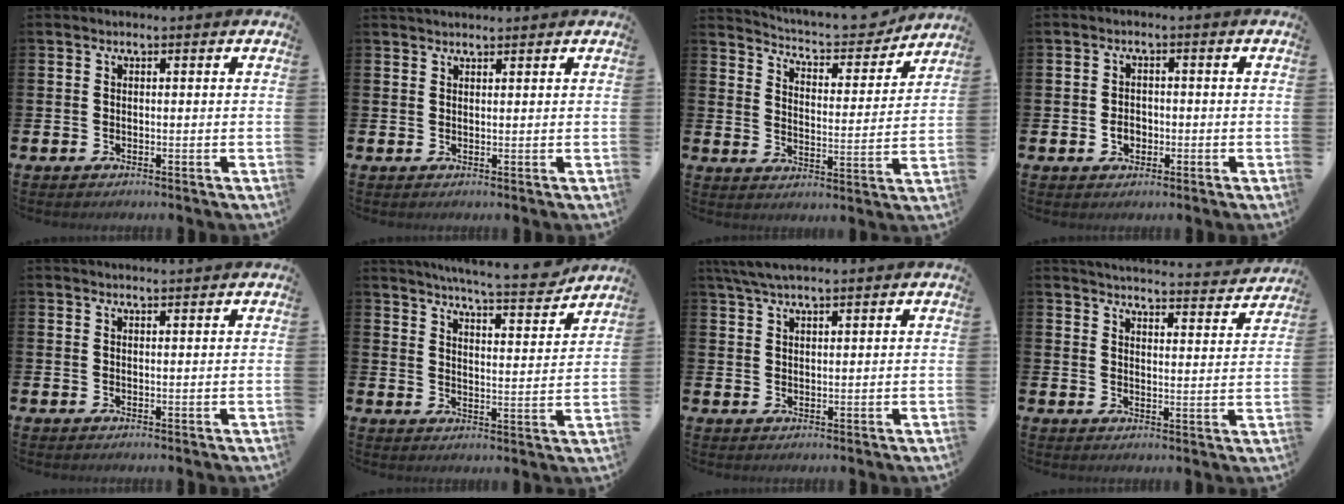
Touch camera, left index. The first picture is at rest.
{"total": 1.5, "force": [1.4, 0.2, 0.2], "torque": [0.003, -0.003, 0.024]}
{"total": 6.5, "force": [6.3, 1.1, 1.3], "torque": [-0.045, -0.051, 0.104]}
{"total": 2.3, "force": [-0.6, 1.8, 1.3], "torque": [-0.013, -0.001, -0.018]}
{"total": 0.9, "force": [0.9, -0.1, 0.1], "torque": [0.001, -0.002, 0.016]}
{"total": 7.2, "force": [6.9, 0.1, 2.0], "torque": [-0.052, -0.048, 0.119]}
{"total": 4.2, "force": [3.5, 0.8, 2.2], "torque": [-0.056, -0.001, 0.066]}
{"total": 4.5, "force": [4.5, 0.2, 0.5], "torque": [-0.014, -0.041, 0.075]}